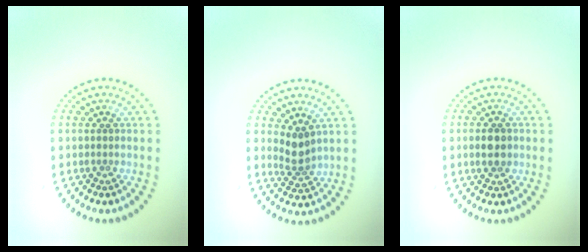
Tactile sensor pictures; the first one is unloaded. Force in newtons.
{"total": 2.5, "press": 1.9, "slide": 1.6}
{"total": 2.8, "press": 2.8, "slide": 0.2}